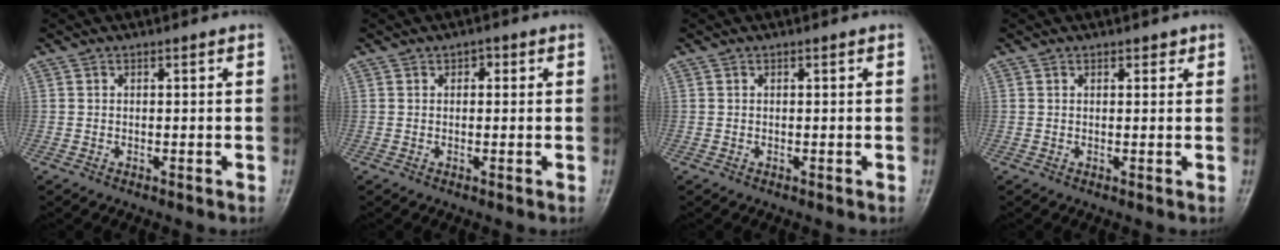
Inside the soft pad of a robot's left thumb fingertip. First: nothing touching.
{"total": 1.4, "force": [0.5, 1.0, 0.8], "torque": [-0.001, 0.003, 0.002]}
{"total": 0.0}
{"total": 1.2, "force": [0.8, 0.7, 0.5], "torque": [0.005, -0.004, 0.007]}